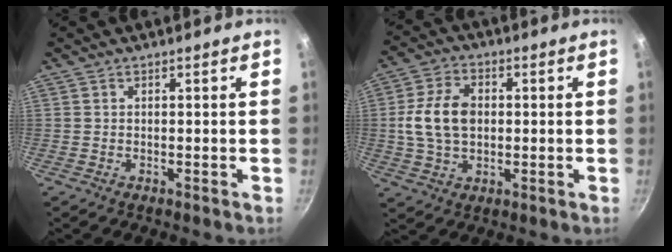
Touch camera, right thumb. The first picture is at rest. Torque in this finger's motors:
{"motor_torque": [0.73, 2.39, 0.77, -0.59, 0.10]}